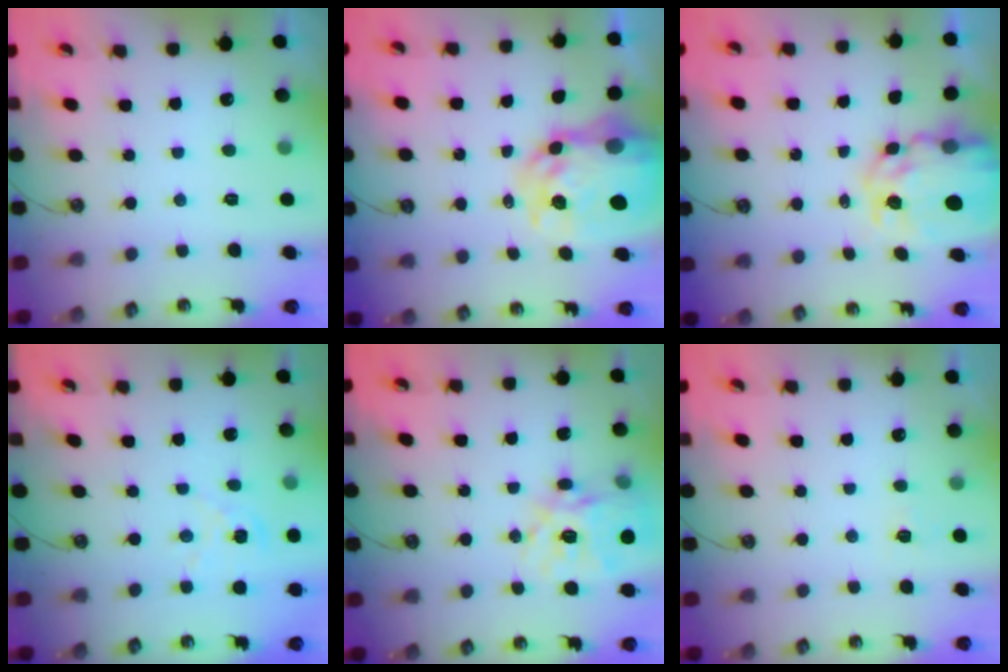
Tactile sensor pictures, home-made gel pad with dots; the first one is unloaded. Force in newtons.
{"total": 11.8, "press": 11.7, "slide": 1.0}
{"total": 11.9, "press": 11.8, "slide": 1.1}
{"total": 1.6, "press": 1.6, "slide": 0.2}
{"total": 18.9, "press": 18.8, "slide": 1.8}
{"total": 2.7, "press": 2.7, "slide": 0.3}